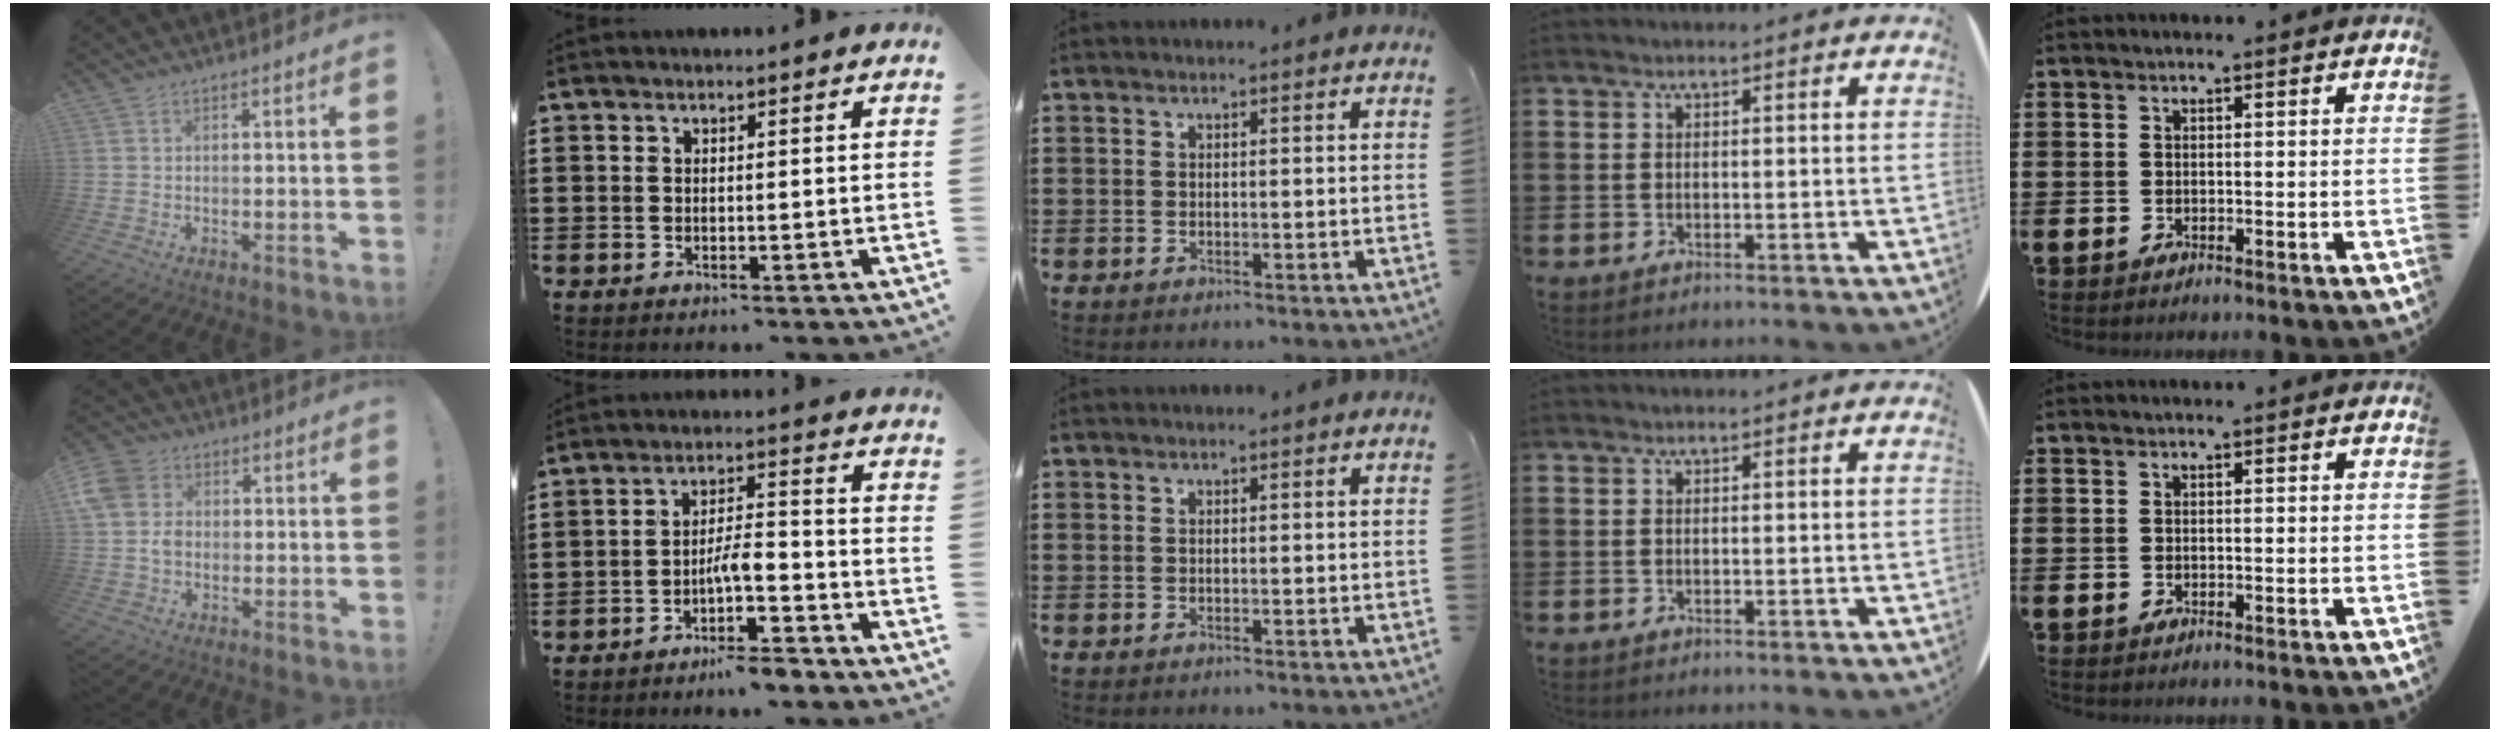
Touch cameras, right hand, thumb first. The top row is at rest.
{"thumb": {"total": 7.6, "force": [-0.3, 6.4, 4.0], "torque": [-0.081, 0.004, -0.006]}, "index": {"total": 5.9, "force": [-3.8, 1.5, 4.2], "torque": [-0.081, 0.005, -0.075]}}